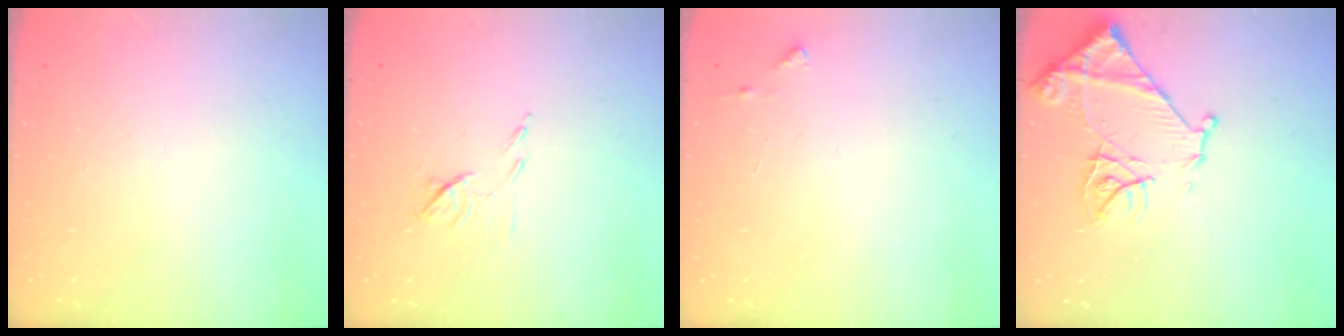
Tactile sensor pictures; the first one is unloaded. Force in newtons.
{"total": 6.4, "press": 6.3, "slide": 0.9}
{"total": 4.1, "press": 4.1, "slide": 0.5}
{"total": 13.0, "press": 13.0, "slide": 1.3}